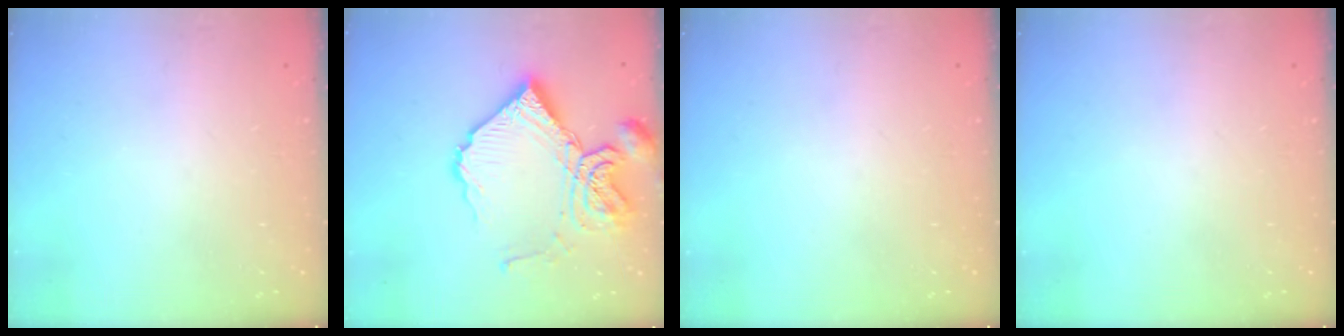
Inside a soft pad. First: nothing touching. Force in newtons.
{"total": 17.4, "press": 17.3, "slide": 2.0}
{"total": 0.0}
{"total": 0.0}